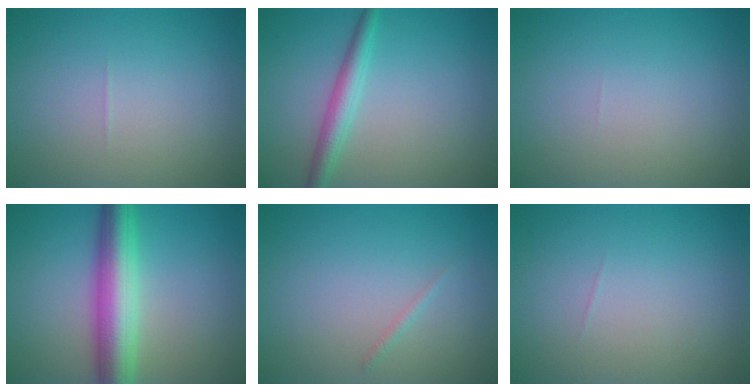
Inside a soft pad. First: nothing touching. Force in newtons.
{"total": 2.7, "press": 2.7, "slide": 0.1}
{"total": 0.0}
{"total": 7.1, "press": 7.1, "slide": 0.3}
{"total": 0.5, "press": 0.5, "slide": 0.0}
{"total": 0.0}